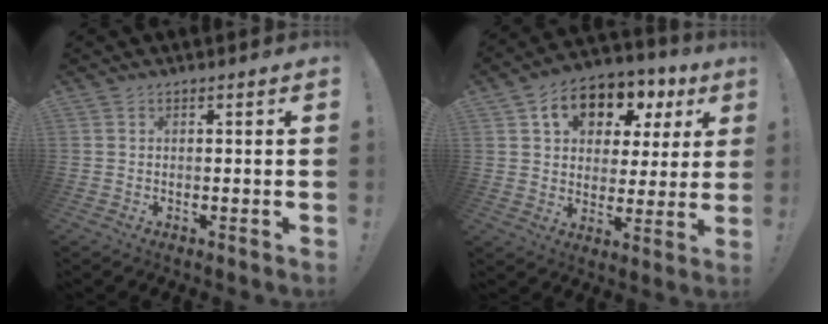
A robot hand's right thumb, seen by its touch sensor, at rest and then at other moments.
{"total": 12.5, "force": [6.2, 8.7, 6.6], "torque": [-0.095, -0.032, 0.110]}